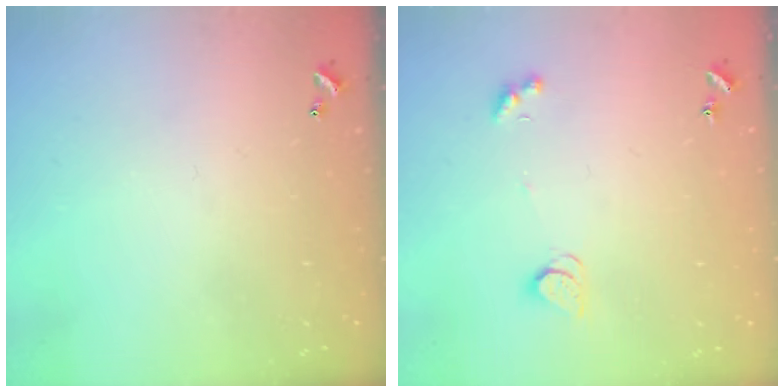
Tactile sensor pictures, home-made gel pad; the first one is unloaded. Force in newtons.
{"total": 2.1, "press": 2.1, "slide": 0.4}